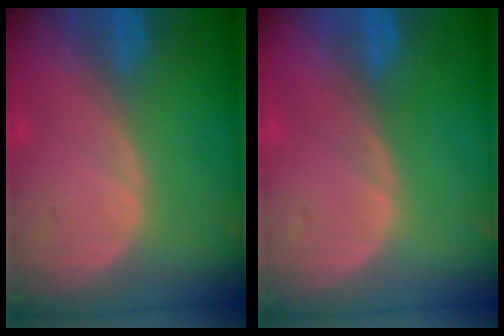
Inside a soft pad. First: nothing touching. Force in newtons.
{"total": 0.0}